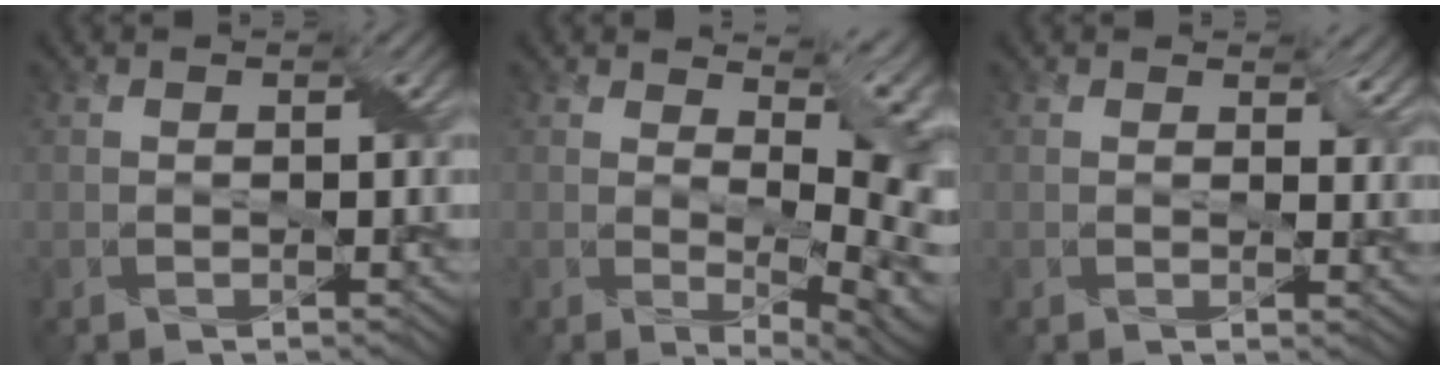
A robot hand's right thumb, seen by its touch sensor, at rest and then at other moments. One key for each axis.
{"total": 9.1, "fx": 2.2, "fy": 3.8, "fz": 8.0, "tx": -0.118, "ty": -0.015, "tz": 0.046}
{"total": 3.4, "fx": 1.5, "fy": 1.9, "fz": 2.3, "tx": -0.037, "ty": -0.009, "tz": 0.023}